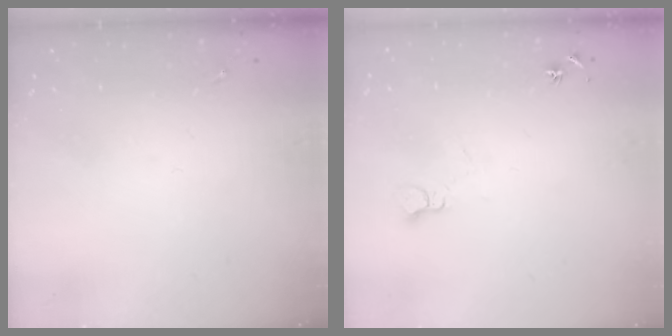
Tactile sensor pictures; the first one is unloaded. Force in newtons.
{"total": 4.9, "press": 4.9, "slide": 0.5}